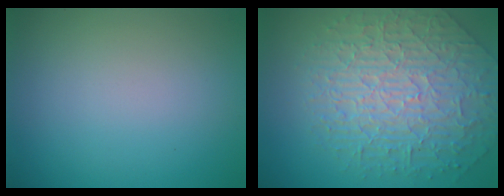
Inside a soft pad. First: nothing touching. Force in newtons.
{"total": 7.2, "press": 5.8, "slide": 4.2}